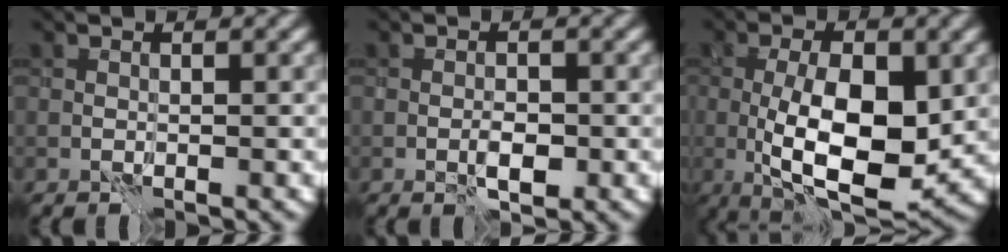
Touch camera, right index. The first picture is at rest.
{"total": 1.5, "force": [-0.6, 0.6, 1.2], "torque": [-0.020, 0.003, -0.011]}
{"total": 10.0, "force": [-0.8, 4.0, 9.1], "torque": [-0.152, -0.007, -0.011]}